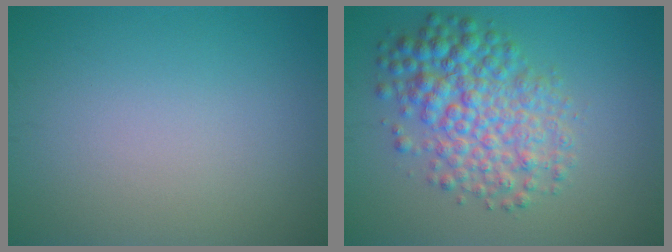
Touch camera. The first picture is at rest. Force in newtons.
{"total": 6.2, "press": 6.2, "slide": 0.1}